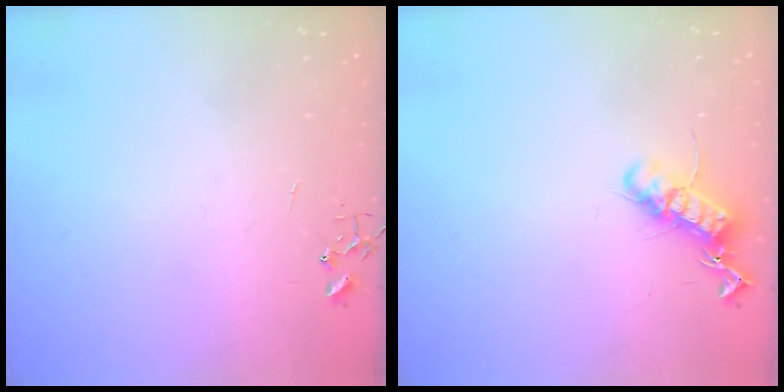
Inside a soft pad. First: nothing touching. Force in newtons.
{"total": 13.0, "press": 13.0, "slide": 0.3}